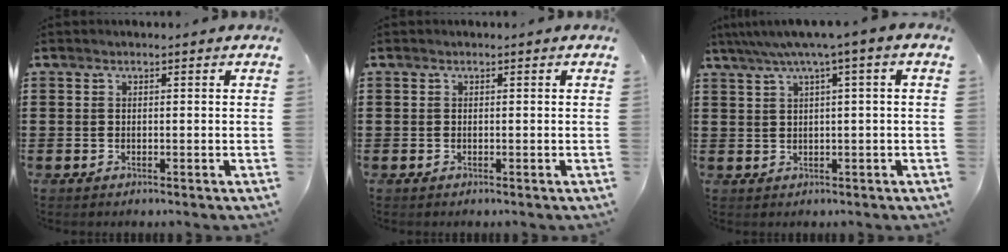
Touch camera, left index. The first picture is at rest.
{"total": 0.0}
{"total": 3.9, "force": [1.1, -0.5, 3.7], "torque": [-0.072, -0.006, 0.014]}